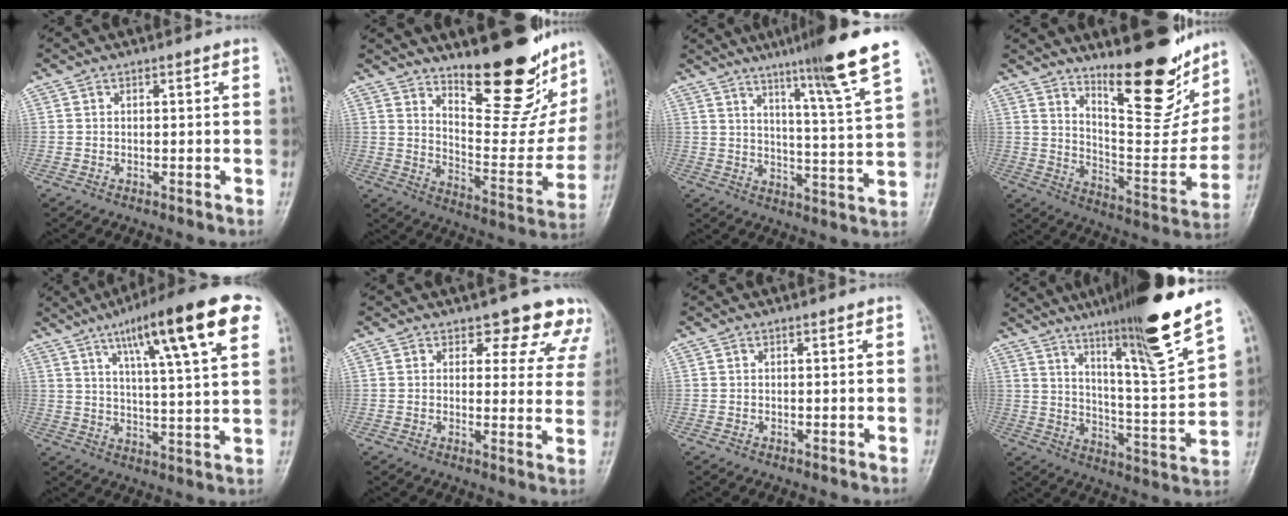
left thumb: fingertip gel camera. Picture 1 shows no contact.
{"total": 21.8, "force": [15.8, 7.1, 13.2], "torque": [-0.137, -0.121, 0.231]}
{"total": 14.1, "force": [9.5, -0.5, 10.4], "torque": [-0.149, -0.054, 0.138]}
{"total": 21.5, "force": [14.8, 6.7, 14.0], "torque": [-0.147, -0.107, 0.232]}
{"total": 19.5, "force": [9.7, 3.4, 16.6], "torque": [-0.234, -0.010, 0.143]}
{"total": 10.5, "force": [8.9, 4.9, 2.5], "torque": [0.029, -0.050, 0.073]}
{"total": 0.0}
{"total": 19.2, "force": [13.2, 0.4, 14.0], "torque": [-0.193, -0.076, 0.215]}